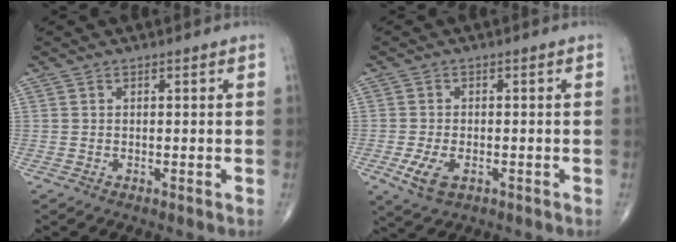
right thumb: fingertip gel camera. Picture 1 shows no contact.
{"total": 5.2, "force": [-1.9, 2.8, 3.9], "torque": [-0.079, -0.002, -0.030]}